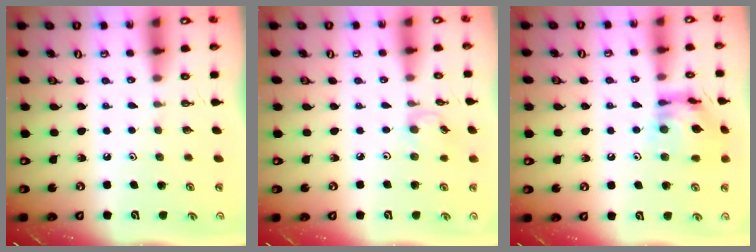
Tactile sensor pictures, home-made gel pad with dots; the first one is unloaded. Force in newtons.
{"total": 2.9, "press": 2.9, "slide": 0.4}
{"total": 14.1, "press": 14.1, "slide": 1.3}